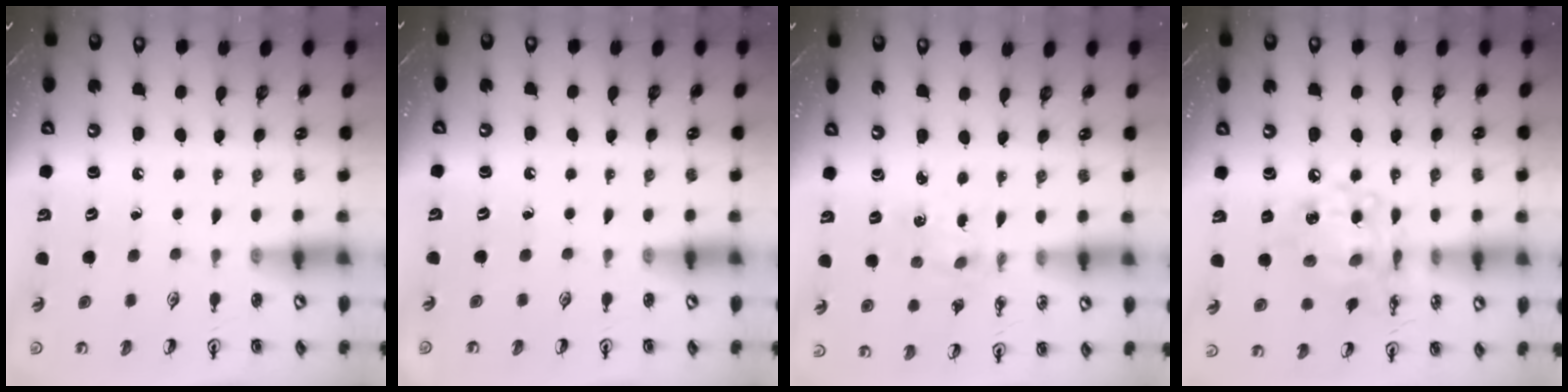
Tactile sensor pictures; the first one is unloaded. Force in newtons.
{"total": 0.0}
{"total": 1.9, "press": 1.9, "slide": 0.3}
{"total": 12.9, "press": 12.8, "slide": 1.1}